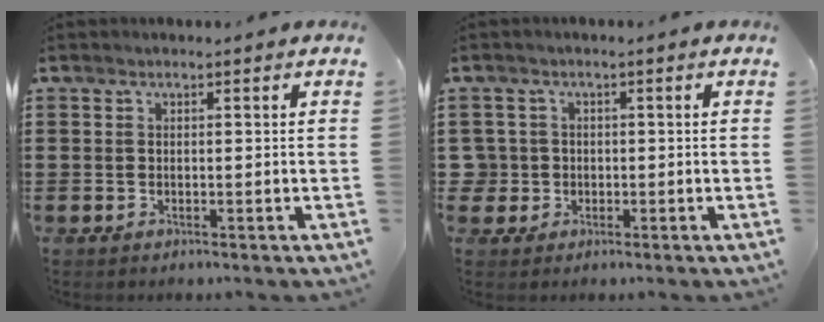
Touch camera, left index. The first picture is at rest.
{"total": 2.2, "force": [-0.3, 2.2, 0.2], "torque": [-0.024, 0.003, -0.012]}